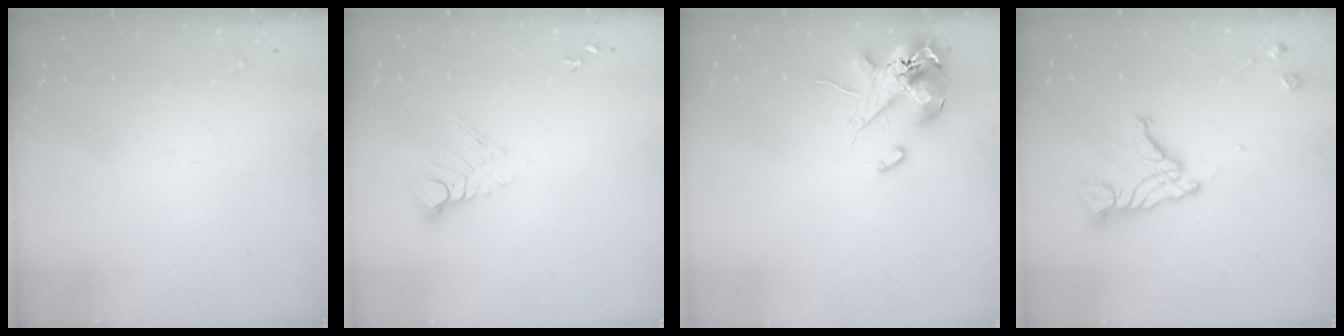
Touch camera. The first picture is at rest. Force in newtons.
{"total": 7.9, "press": 7.8, "slide": 0.7}
{"total": 13.4, "press": 13.2, "slide": 2.3}
{"total": 13.7, "press": 13.7, "slide": 1.3}